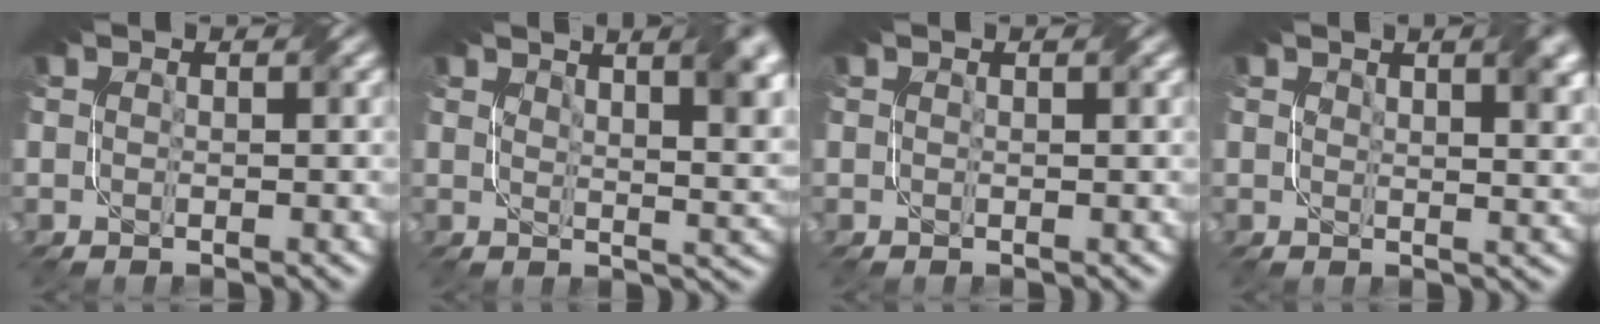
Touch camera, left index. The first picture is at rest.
{"total": 8.8, "force": [4.6, 3.5, 6.6], "torque": [-0.046, 0.017, 0.062]}
{"total": 0.6, "force": [0.5, 0.0, 0.4], "torque": [-0.005, 0.000, 0.007]}
{"total": 5.0, "force": [2.6, 2.0, 3.8], "torque": [-0.038, 0.005, 0.040]}